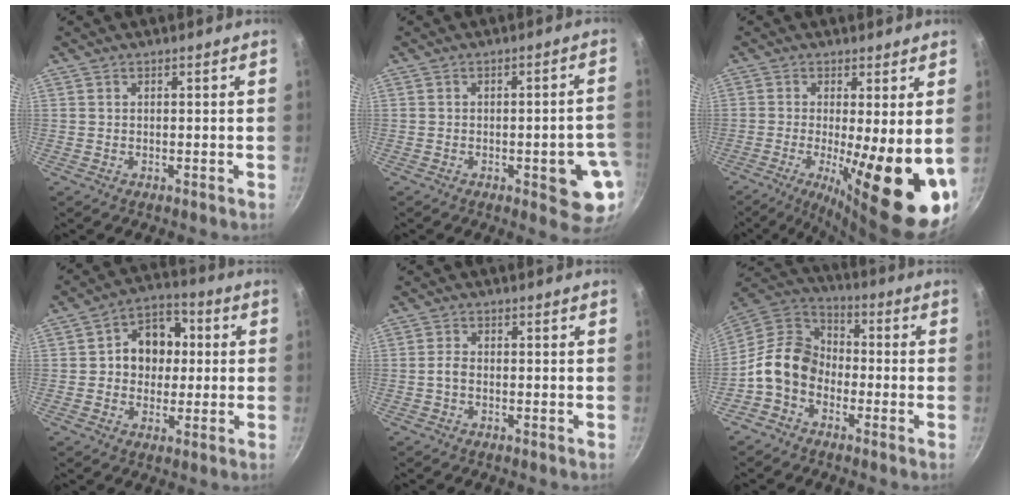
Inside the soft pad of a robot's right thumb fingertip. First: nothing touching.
{"total": 9.9, "force": [-2.7, 3.4, 8.9], "torque": [-0.076, 0.013, -0.030]}
{"total": 17.9, "force": [-2.9, 4.5, 17.1], "torque": [-0.237, -0.025, -0.035]}
{"total": 10.8, "force": [1.0, 8.8, 6.2], "torque": [-0.044, 0.016, 0.001]}
{"total": 1.7, "force": [-0.6, 0.9, 1.3], "torque": [-0.028, 0.011, -0.016]}
{"total": 11.6, "force": [-3.5, 8.9, 6.5], "torque": [-0.081, 0.047, -0.094]}